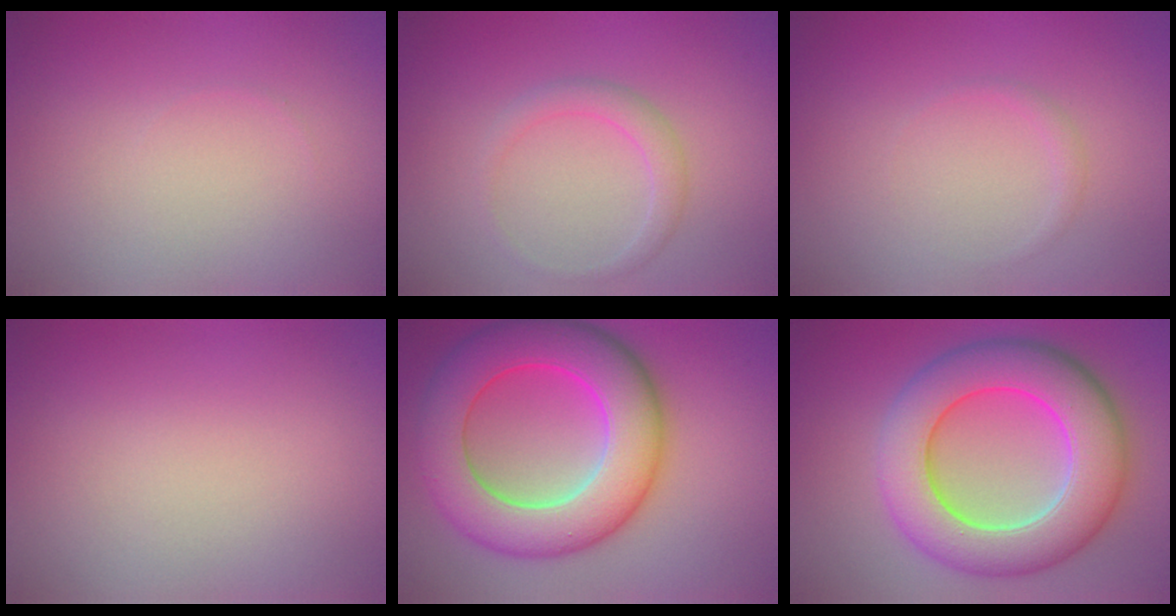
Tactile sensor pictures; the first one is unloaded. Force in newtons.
{"total": 1.8, "press": 1.8, "slide": 0.2}
{"total": 0.7, "press": 0.7, "slide": 0.0}
{"total": 0.0}
{"total": 11.2, "press": 11.2, "slide": 0.2}
{"total": 10.4, "press": 10.3, "slide": 0.7}